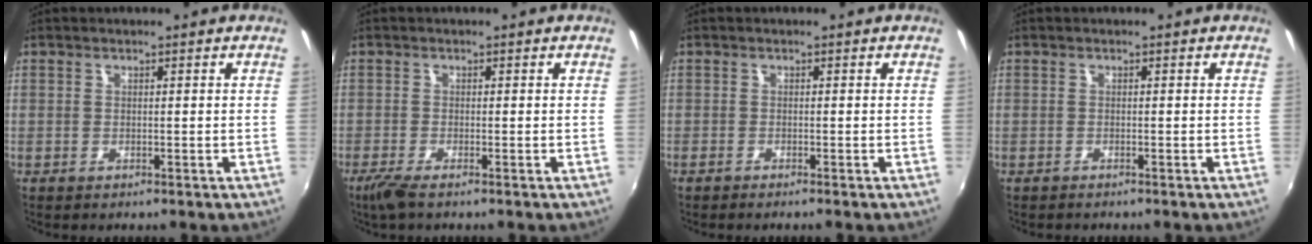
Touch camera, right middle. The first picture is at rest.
{"total": 3.6, "force": [-2.7, 0.1, 2.4], "torque": [-0.063, -0.011, -0.057]}
{"total": 0.6, "force": [-0.6, 0.0, 0.2], "torque": [-0.003, -0.003, -0.013]}
{"total": 0.6, "force": [-0.5, 0.3, 0.0], "torque": [-0.001, 0.001, -0.006]}